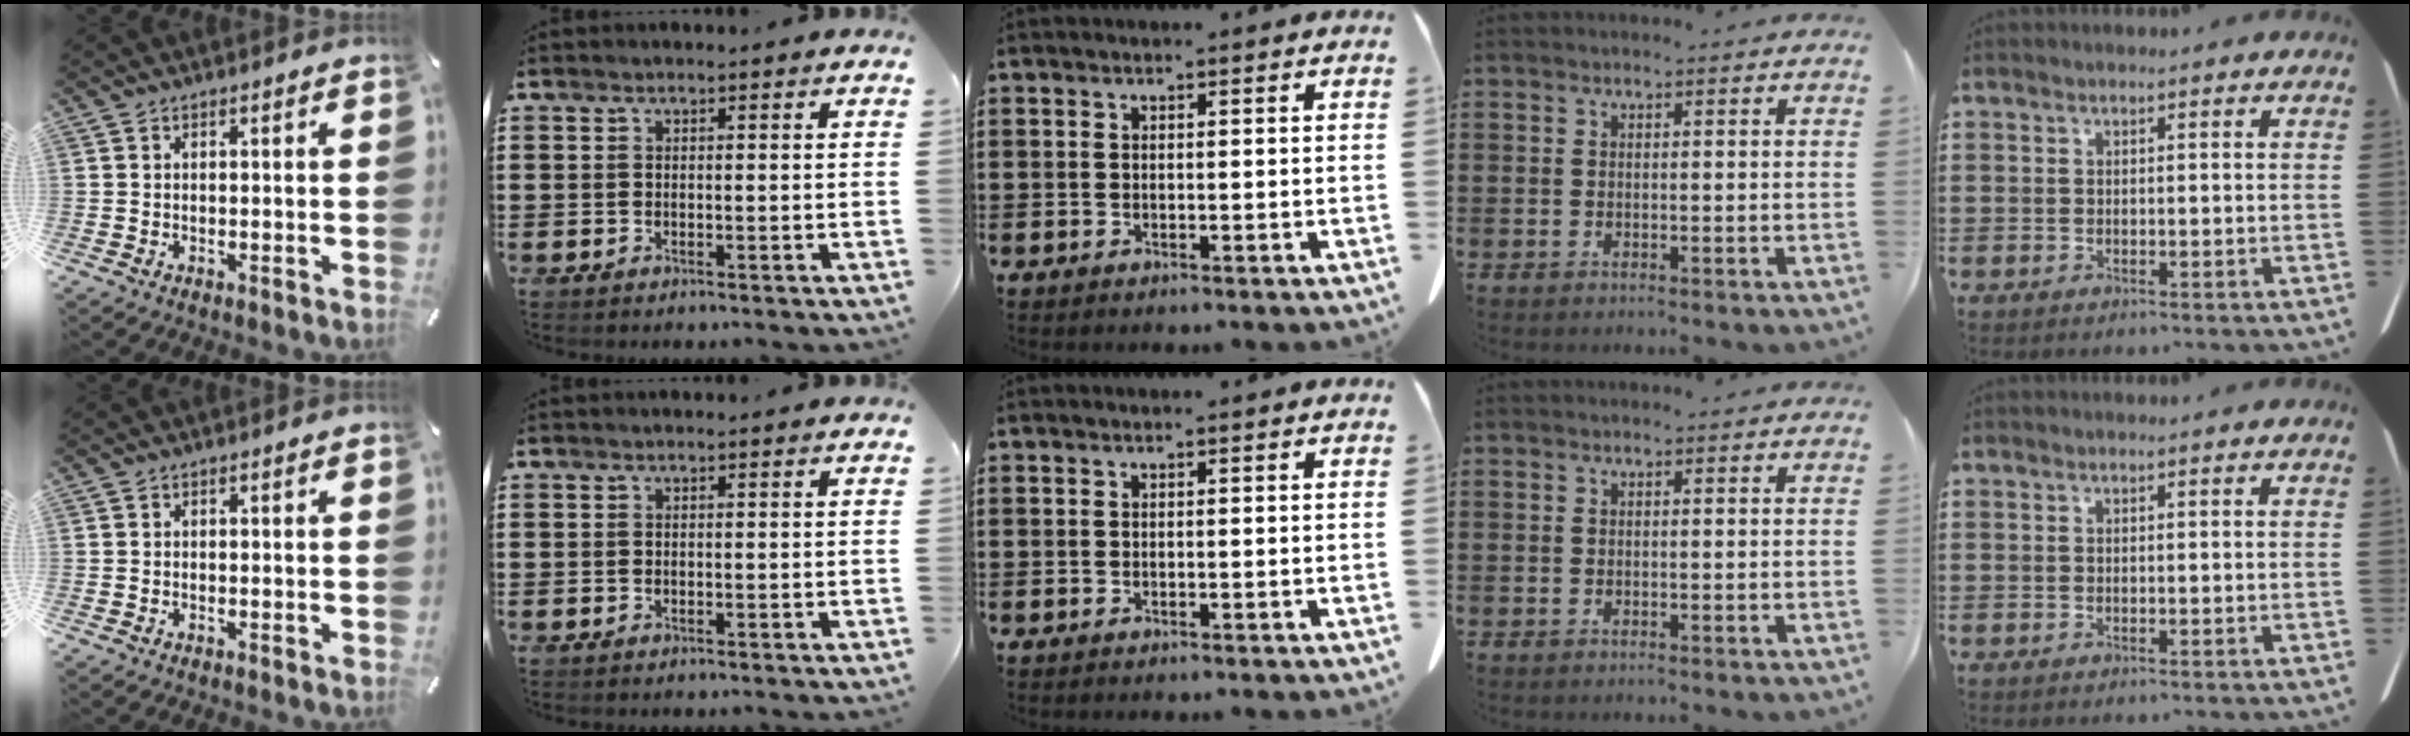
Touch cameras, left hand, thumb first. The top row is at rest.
{}